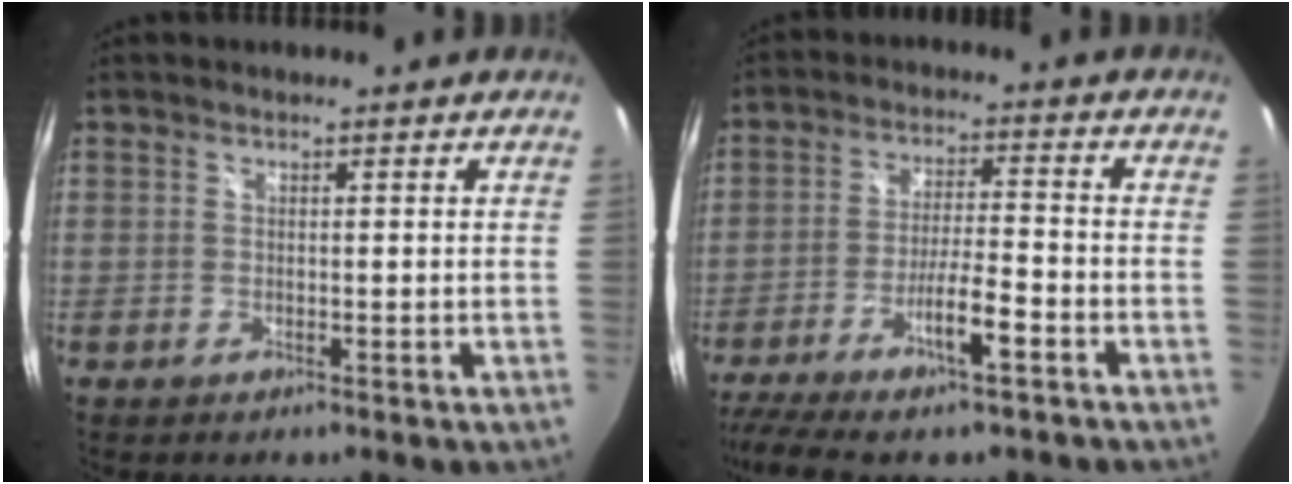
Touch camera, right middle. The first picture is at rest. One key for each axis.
{"total": 11.3, "fx": -7.8, "fy": 0.9, "fz": 8.1, "tx": -0.172, "ty": -0.014, "tz": -0.138}